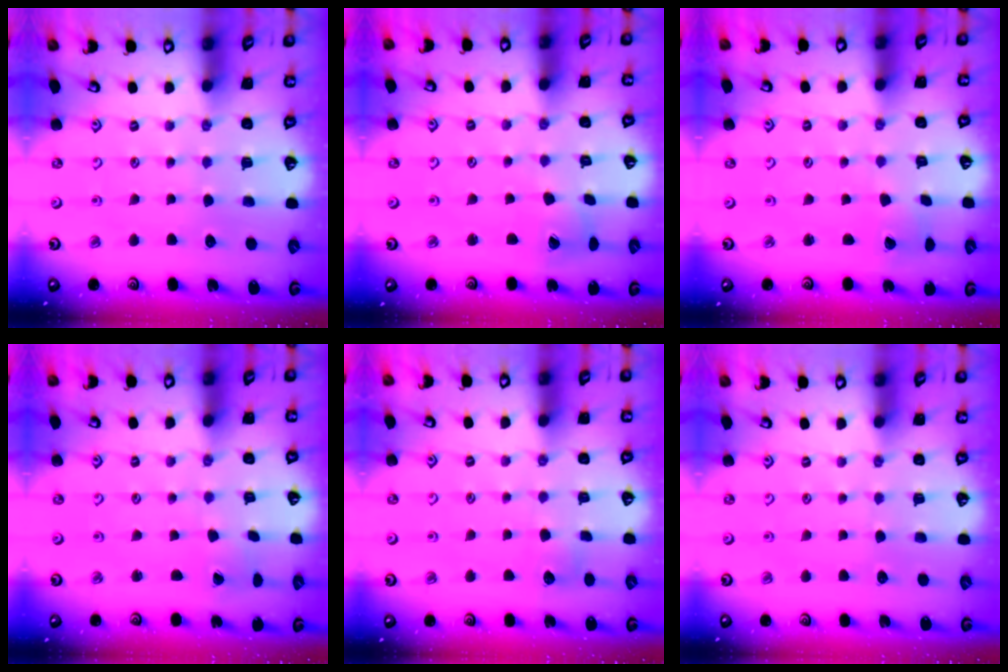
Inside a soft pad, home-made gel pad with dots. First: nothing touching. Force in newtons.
{"total": 5.9, "press": 5.9, "slide": 0.3}
{"total": 2.4, "press": 2.4, "slide": 0.3}
{"total": 0.8, "press": 0.8, "slide": 0.0}
{"total": 3.4, "press": 3.4, "slide": 0.4}
{"total": 0.0}